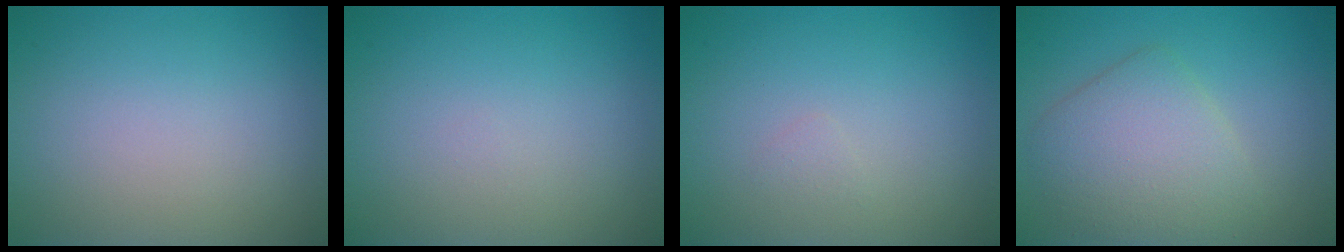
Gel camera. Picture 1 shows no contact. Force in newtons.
{"total": 0.0}
{"total": 0.5, "press": 0.5, "slide": 0.0}
{"total": 4.9, "press": 4.9, "slide": 0.2}